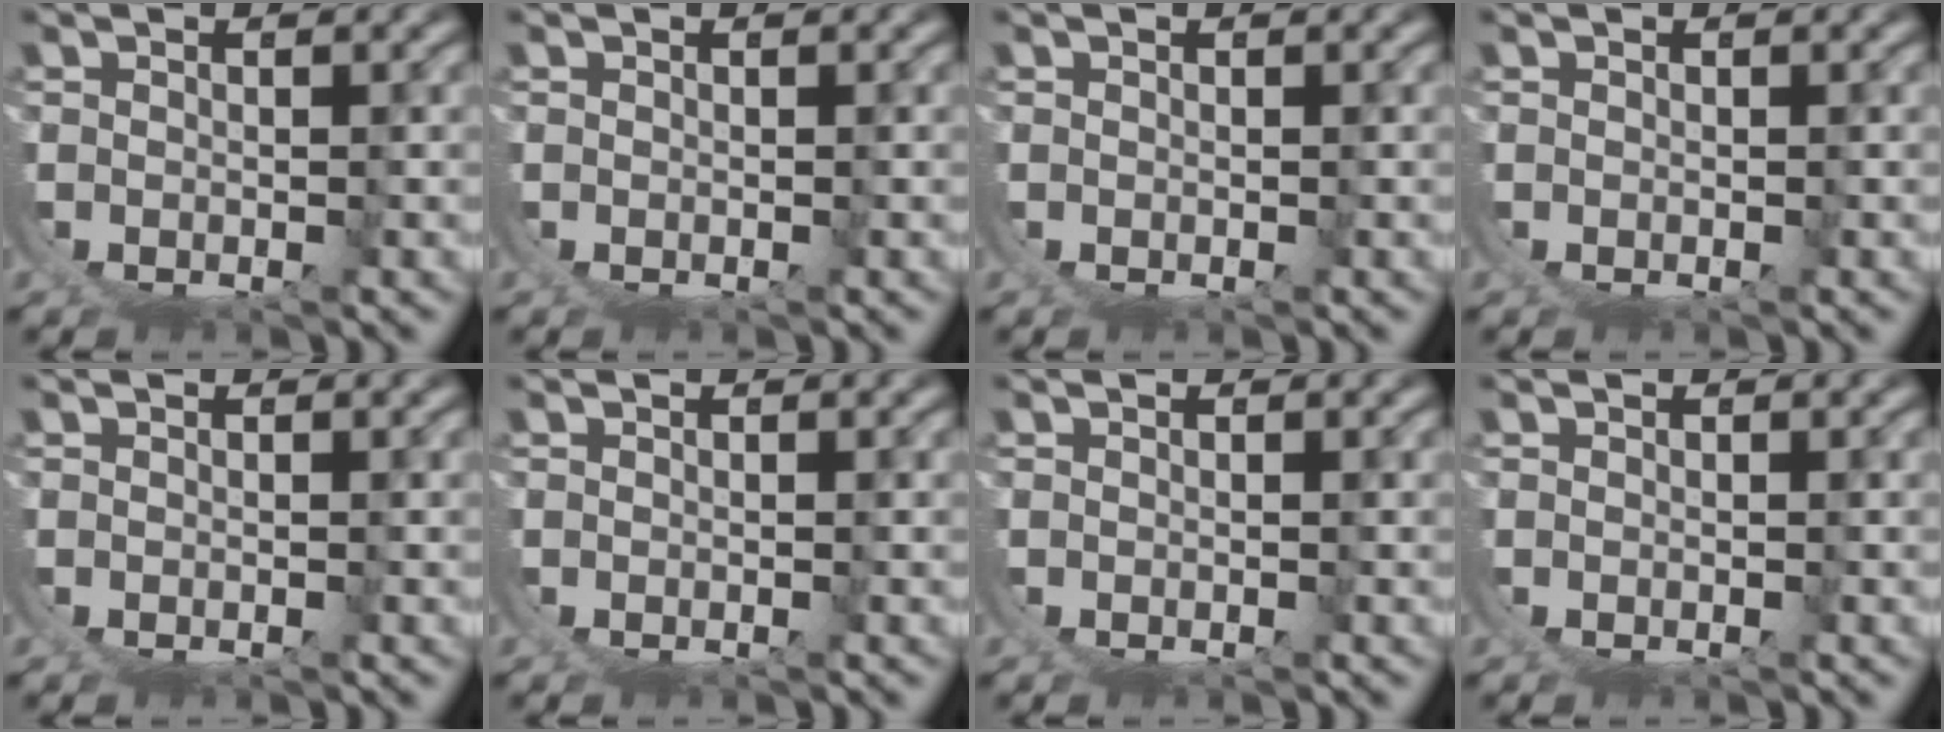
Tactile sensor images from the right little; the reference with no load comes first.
{"total": 0.0}
{"total": 0.0}
{"total": 0.0}
{"total": 0.0}
{"total": 0.0}
{"total": 0.0}
{"total": 0.0}